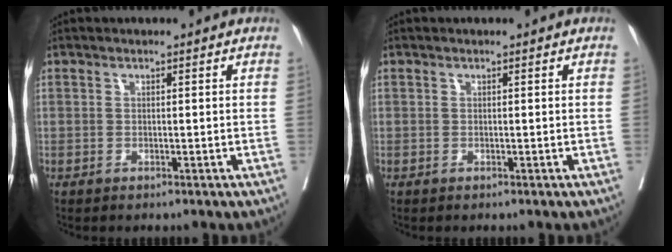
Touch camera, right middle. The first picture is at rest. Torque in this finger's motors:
{"motor_torque": [0.01, -0.01, 0.00, 0.01]}